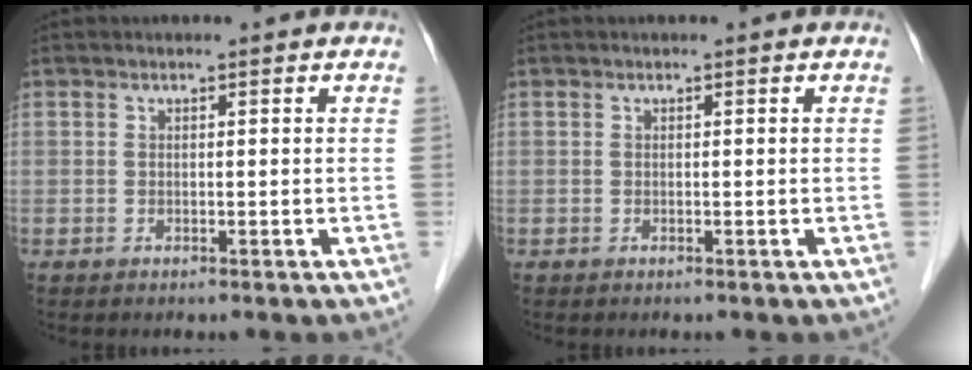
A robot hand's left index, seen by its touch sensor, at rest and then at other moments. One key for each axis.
{"total": 0.0}